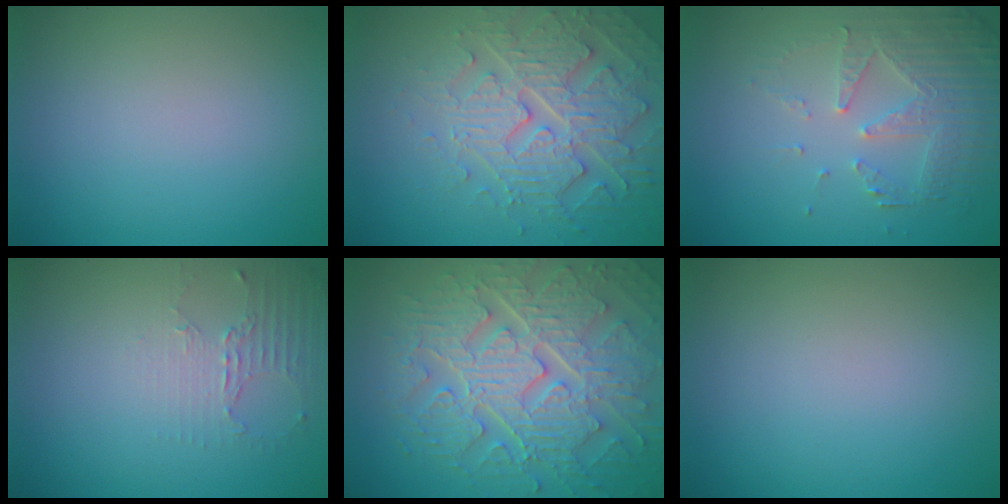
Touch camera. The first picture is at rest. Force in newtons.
{"total": 5.0, "press": 4.9, "slide": 1.1}
{"total": 5.3, "press": 3.6, "slide": 4.0}
{"total": 2.0, "press": 1.5, "slide": 1.4}
{"total": 9.5, "press": 7.0, "slide": 6.5}
{"total": 0.0}